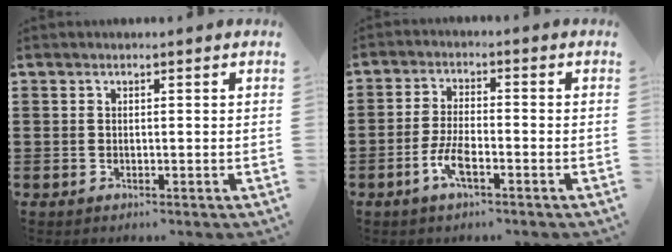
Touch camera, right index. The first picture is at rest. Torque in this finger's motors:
{"motor_torque": [2.14, 0.00, 0.16, 0.08]}